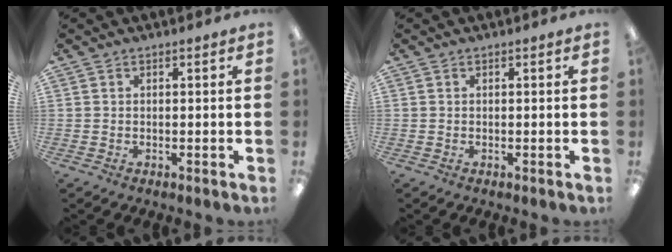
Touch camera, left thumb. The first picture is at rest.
{"total": 0.0}